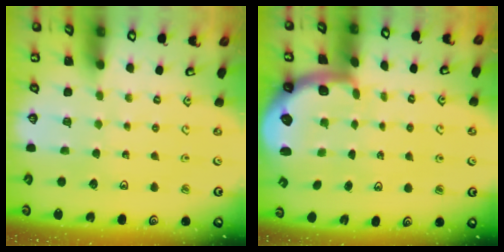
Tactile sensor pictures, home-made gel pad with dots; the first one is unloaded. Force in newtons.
{"total": 1.7, "press": 1.7, "slide": 0.4}